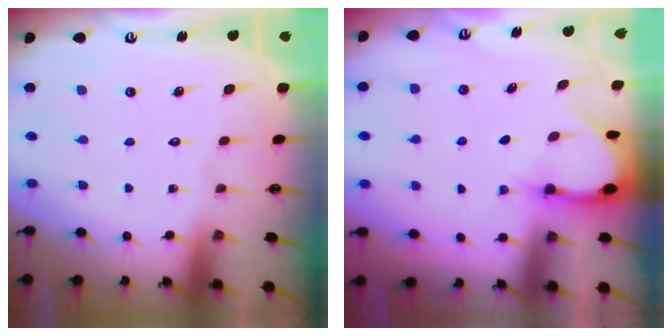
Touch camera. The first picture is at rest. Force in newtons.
{"total": 2.9, "press": 2.9, "slide": 0.3}